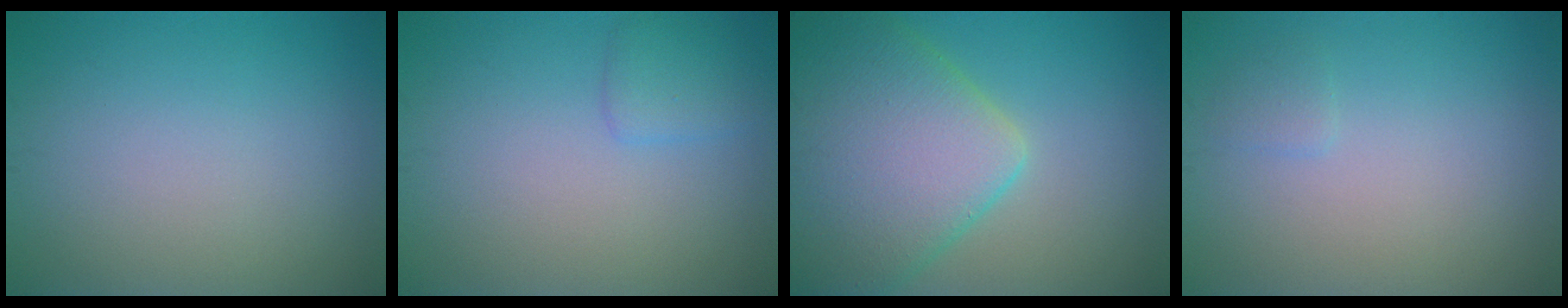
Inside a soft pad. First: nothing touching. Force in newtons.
{"total": 1.6, "press": 1.6, "slide": 0.0}
{"total": 10.4, "press": 10.4, "slide": 0.6}
{"total": 0.8, "press": 0.8, "slide": 0.1}